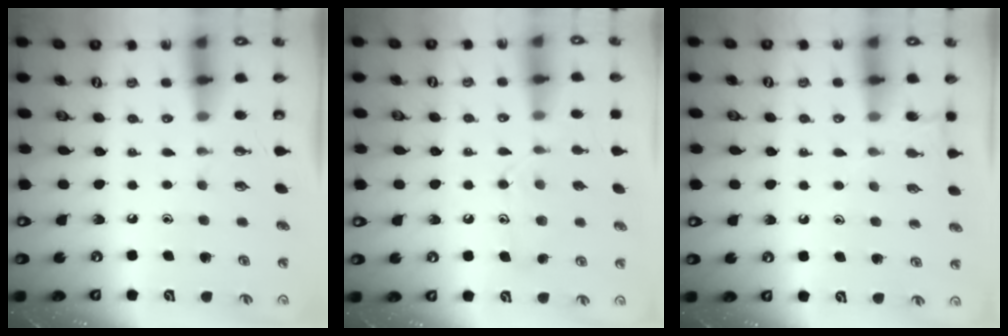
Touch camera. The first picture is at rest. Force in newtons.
{"total": 11.7, "press": 11.7, "slide": 0.6}
{"total": 5.9, "press": 5.9, "slide": 0.6}